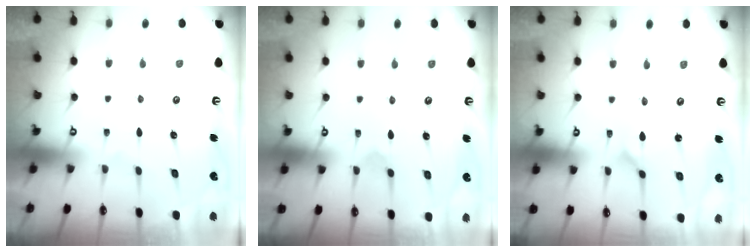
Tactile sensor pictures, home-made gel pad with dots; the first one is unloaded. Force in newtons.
{"total": 2.5, "press": 2.5, "slide": 0.5}
{"total": 1.1, "press": 1.1, "slide": 0.0}